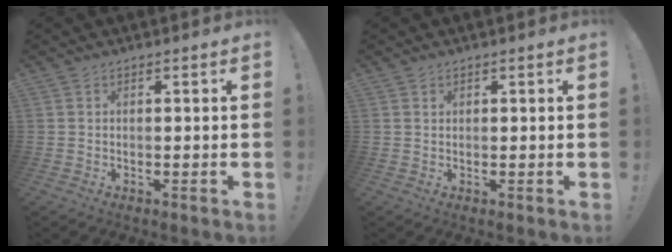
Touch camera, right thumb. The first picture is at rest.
{"total": 0.7, "force": [0.5, 0.4, 0.1], "torque": [0.005, -0.004, 0.009]}